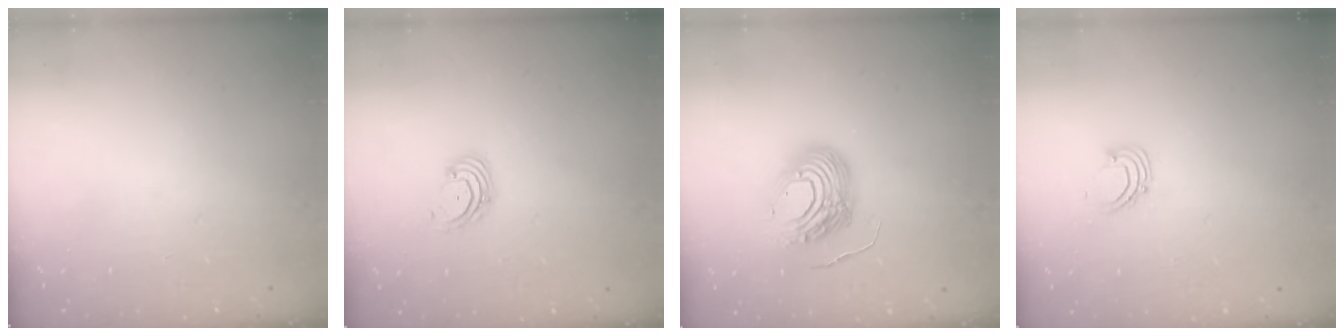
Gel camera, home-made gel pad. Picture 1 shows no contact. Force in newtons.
{"total": 2.7, "press": 2.7, "slide": 0.6}
{"total": 12.2, "press": 12.0, "slide": 2.4}
{"total": 2.9, "press": 2.9, "slide": 0.2}